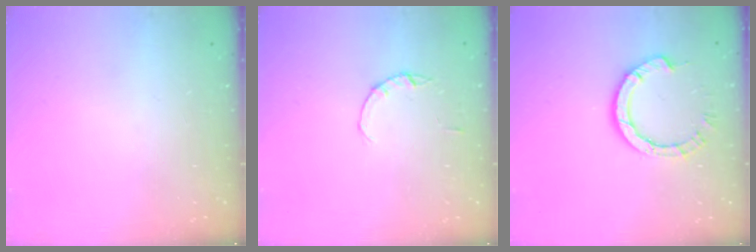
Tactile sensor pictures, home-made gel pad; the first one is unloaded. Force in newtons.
{"total": 1.4, "press": 1.3, "slide": 0.3}
{"total": 8.3, "press": 8.3, "slide": 0.9}